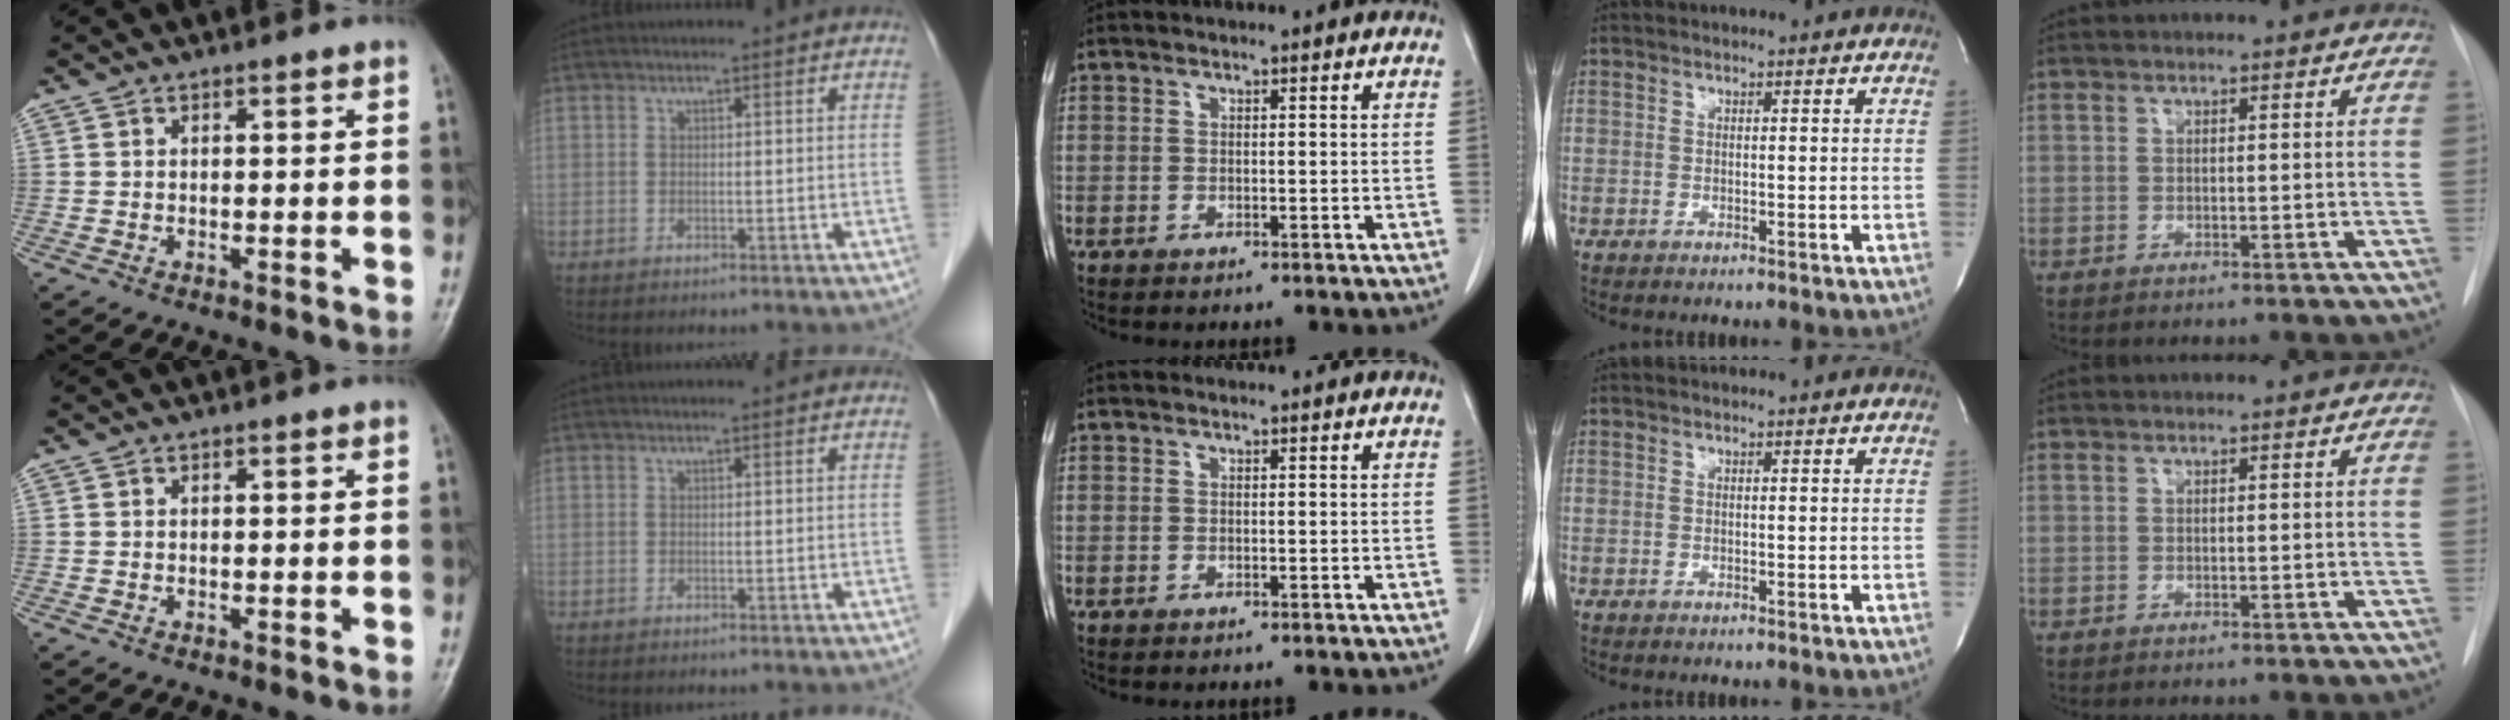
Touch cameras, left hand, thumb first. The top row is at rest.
{}